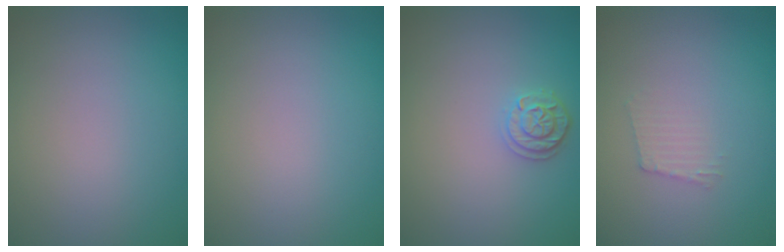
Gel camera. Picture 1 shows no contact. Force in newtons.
{"total": 0.0}
{"total": 2.0, "press": 1.9, "slide": 0.5}
{"total": 1.2, "press": 1.2, "slide": 0.2}